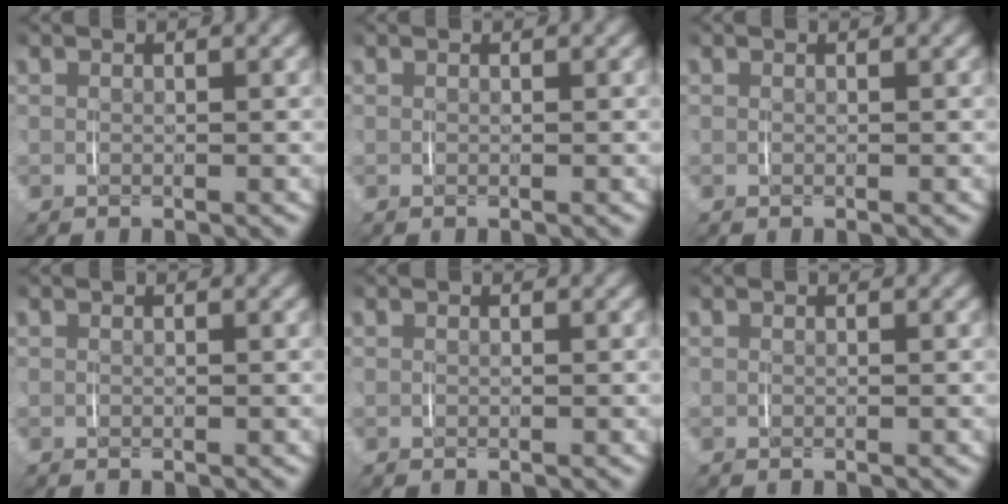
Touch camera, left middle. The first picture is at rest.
{"total": 0.0}
{"total": 0.0}
{"total": 0.0}
{"total": 0.0}
{"total": 0.0}